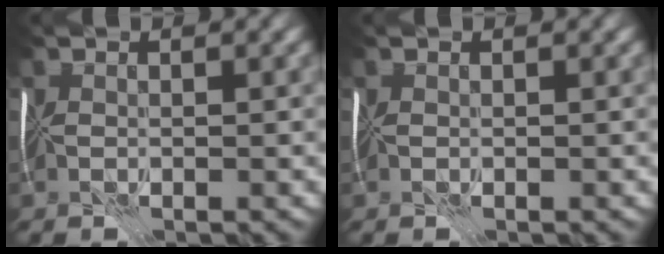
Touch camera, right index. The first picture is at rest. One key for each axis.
{"total": 0.0}